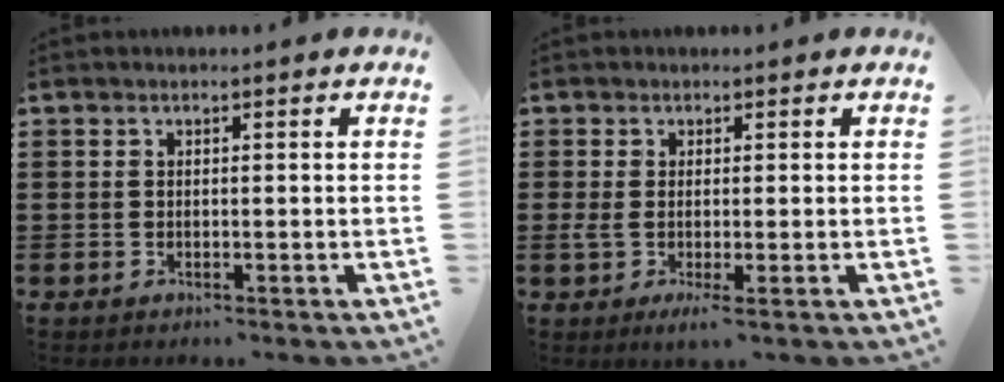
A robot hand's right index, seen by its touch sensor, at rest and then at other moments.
{"total": 2.4, "force": [-0.6, 0.5, 2.3], "torque": [-0.050, -0.004, -0.013]}